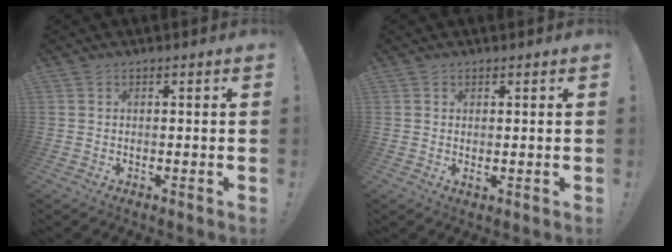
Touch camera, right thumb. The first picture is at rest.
{"total": 0.8, "force": [0.5, 0.3, 0.6], "torque": [-0.009, -0.001, 0.009]}